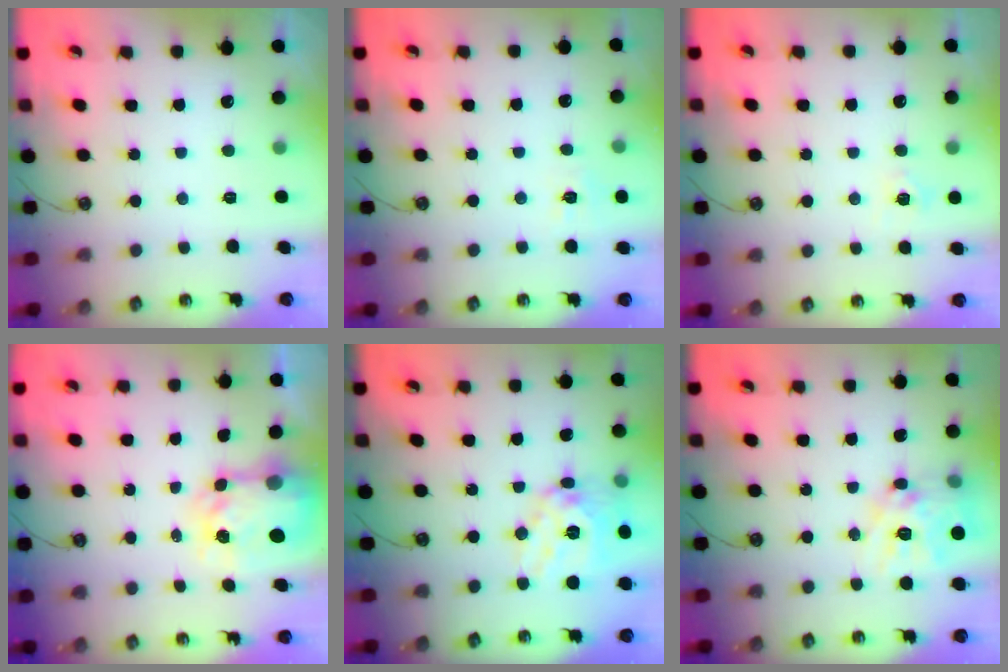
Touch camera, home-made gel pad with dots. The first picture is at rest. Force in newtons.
{"total": 7.4, "press": 7.4, "slide": 0.6}
{"total": 6.6, "press": 6.6, "slide": 0.3}
{"total": 6.0, "press": 6.0, "slide": 0.6}
{"total": 15.7, "press": 15.4, "slide": 2.9}
{"total": 14.9, "press": 14.9, "slide": 1.3}